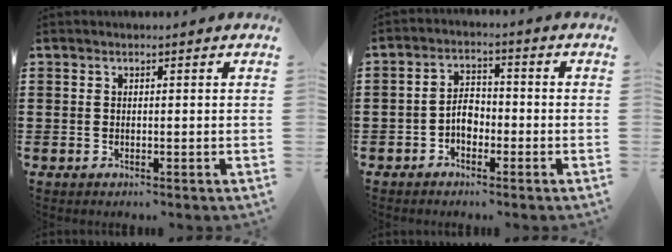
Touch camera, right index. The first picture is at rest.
{"total": 3.6, "force": [-1.5, 2.2, 2.4], "torque": [-0.055, 0.004, -0.032]}